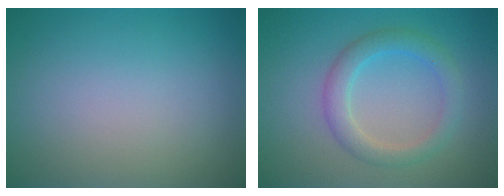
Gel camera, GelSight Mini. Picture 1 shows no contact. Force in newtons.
{"total": 3.1, "press": 3.1, "slide": 0.1}